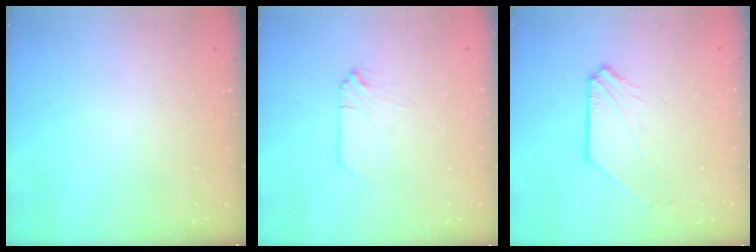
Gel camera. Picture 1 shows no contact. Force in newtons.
{"total": 0.0}
{"total": 2.4, "press": 2.4, "slide": 0.3}